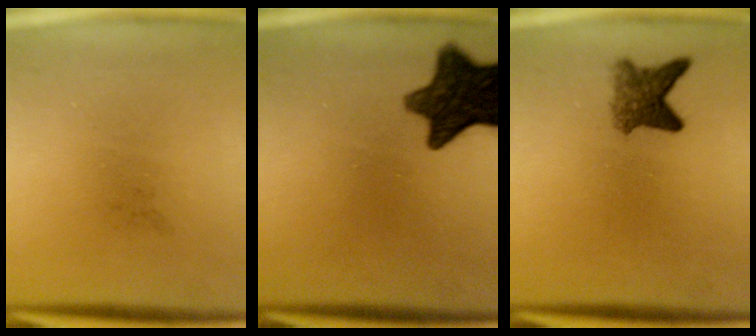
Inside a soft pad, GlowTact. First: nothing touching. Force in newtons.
{"total": 11.4}
{"total": 3.9}